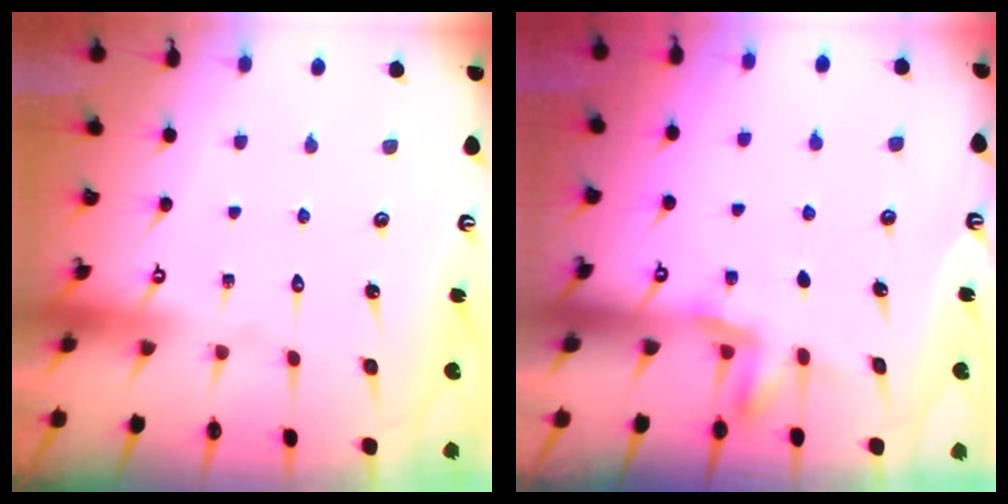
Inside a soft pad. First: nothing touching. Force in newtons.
{"total": 3.0, "press": 2.9, "slide": 0.6}